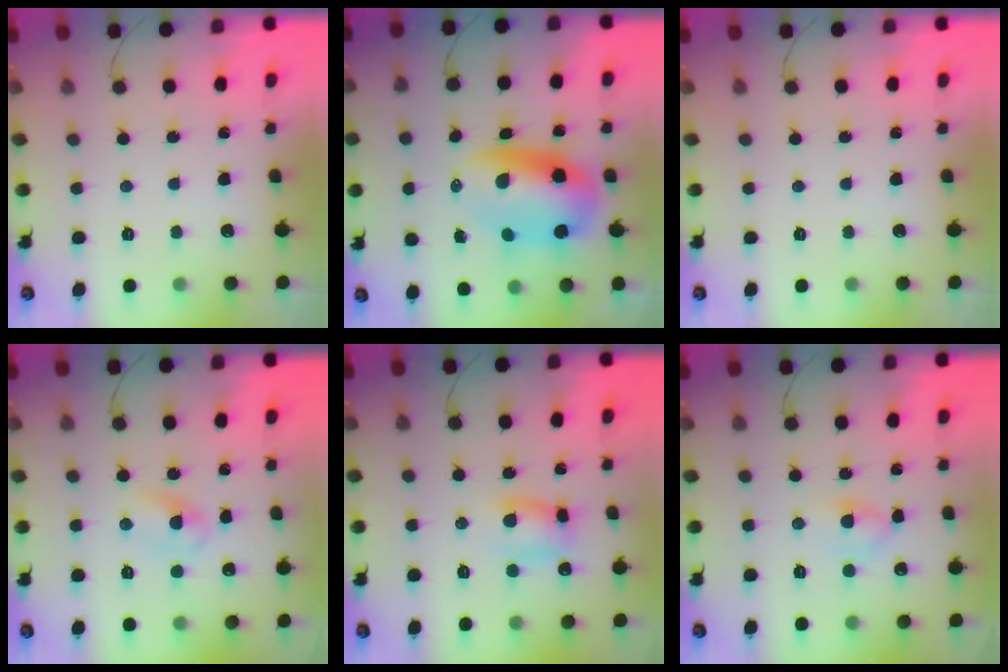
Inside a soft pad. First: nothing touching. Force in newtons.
{"total": 10.6, "press": 10.2, "slide": 2.8}
{"total": 0.0}
{"total": 2.7, "press": 2.5, "slide": 1.1}
{"total": 7.7, "press": 7.7, "slide": 0.4}
{"total": 5.2, "press": 5.0, "slide": 1.3}